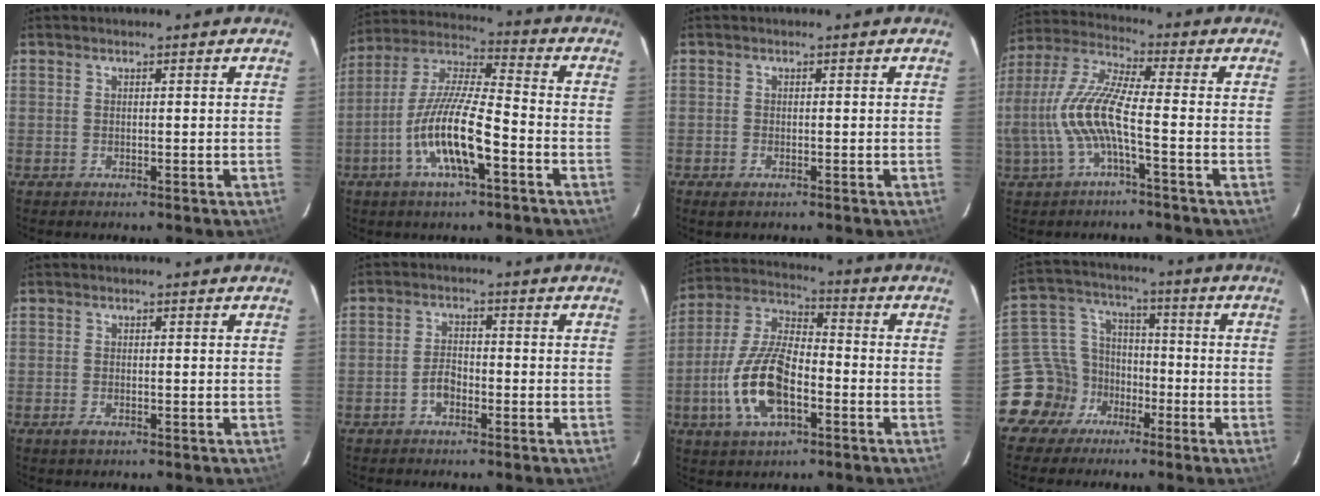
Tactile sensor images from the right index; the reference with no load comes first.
{"total": 14.3, "force": [-5.8, 3.0, 12.7], "torque": [-0.257, -0.008, -0.113]}
{"total": 1.6, "force": [-1.0, 0.8, 0.9], "torque": [-0.019, -0.006, -0.019]}
{"total": 12.5, "force": [-2.9, 2.1, 12.0], "torque": [-0.260, 0.004, -0.051]}
{"total": 1.8, "force": [-1.0, 0.9, 1.2], "torque": [-0.024, -0.003, -0.017]}
{"total": 3.3, "force": [-1.8, 2.0, 1.9], "torque": [-0.039, 0.008, -0.032]}
{"total": 15.0, "force": [-4.9, 6.6, 12.6], "torque": [-0.270, 0.000, -0.092]}
{"total": 11.4, "force": [-6.5, 9.0, 2.4], "torque": [-0.068, 0.044, -0.108]}